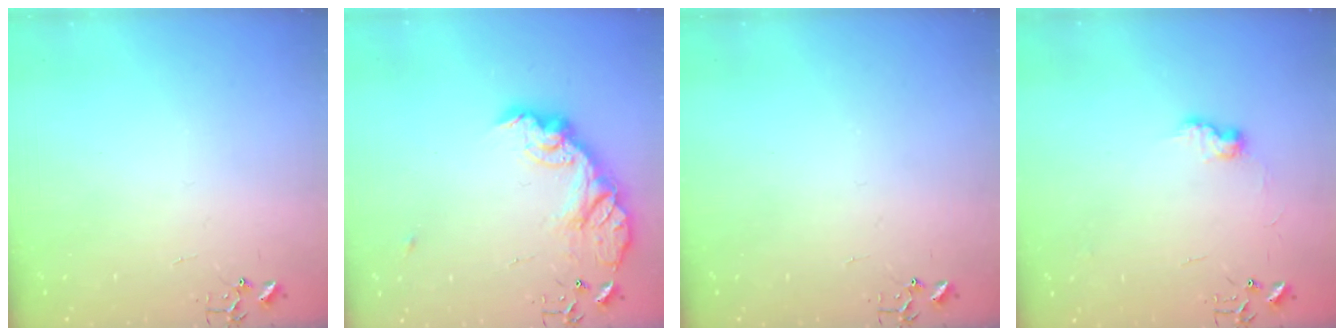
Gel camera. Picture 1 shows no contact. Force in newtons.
{"total": 15.7, "press": 15.7, "slide": 1.0}
{"total": 0.0}
{"total": 7.6, "press": 7.5, "slide": 0.4}